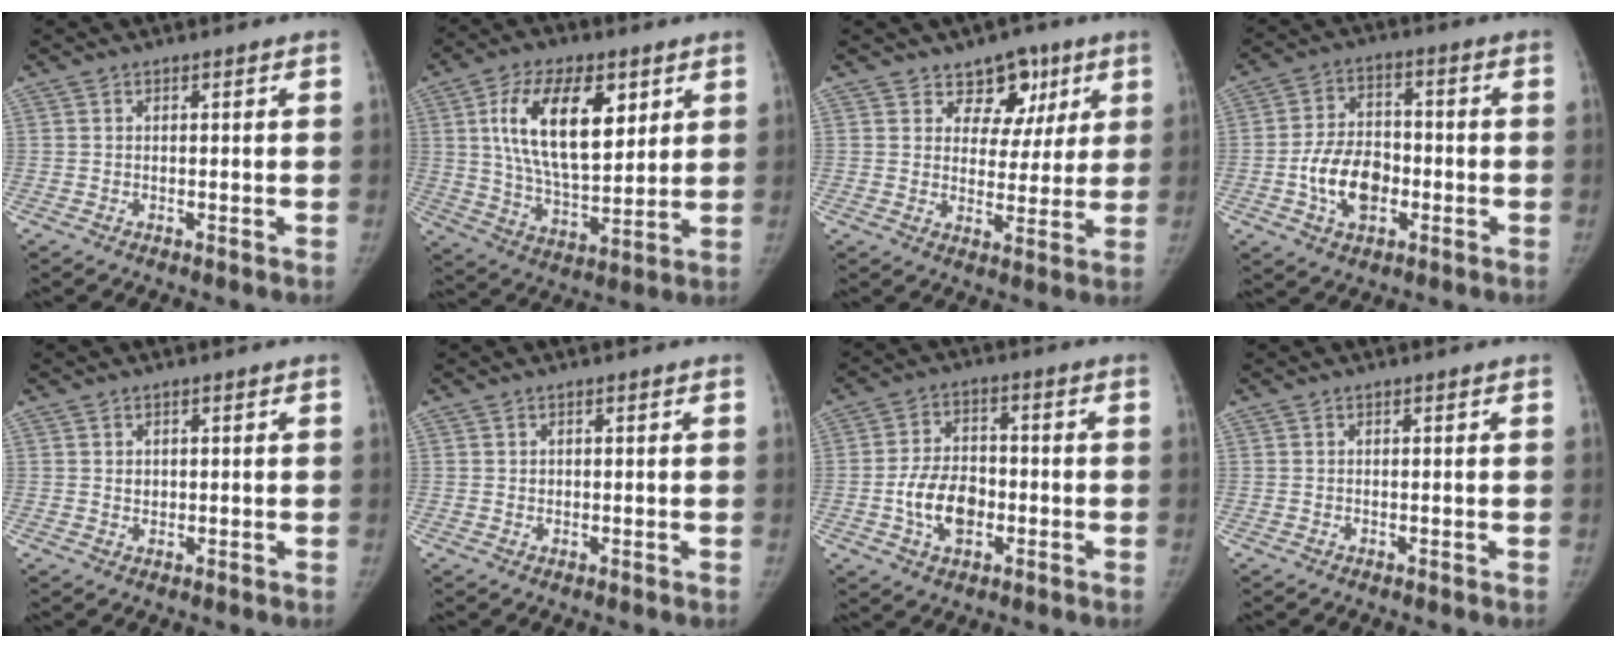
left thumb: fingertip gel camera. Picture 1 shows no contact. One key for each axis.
{"total": 18.5, "fx": 6.4, "fy": 9.4, "fz": 14.6, "tx": -0.221, "ty": -0.026, "tz": 0.118}
{"total": 8.4, "fx": 5.0, "fy": 6.2, "fz": 2.8, "tx": 0.009, "ty": -0.019, "tz": 0.073}
{"total": 11.1, "fx": -2.9, "fy": 7.5, "fz": 7.7, "tx": -0.117, "ty": 0.019, "tz": -0.052}
{"total": 1.4, "fx": 0.3, "fy": 1.2, "fz": 0.7, "tx": -0.008, "ty": -0.002, "tz": 0.008}
{"total": 0.5, "fx": 0.1, "fy": 0.5, "fz": 0.2, "tx": -0.002, "ty": 0.001, "tz": 0.002}
{"total": 9.6, "fx": -2.4, "fy": 6.4, "fz": 6.9, "tx": -0.108, "ty": 0.016, "tz": -0.043}
{"total": 0.0}